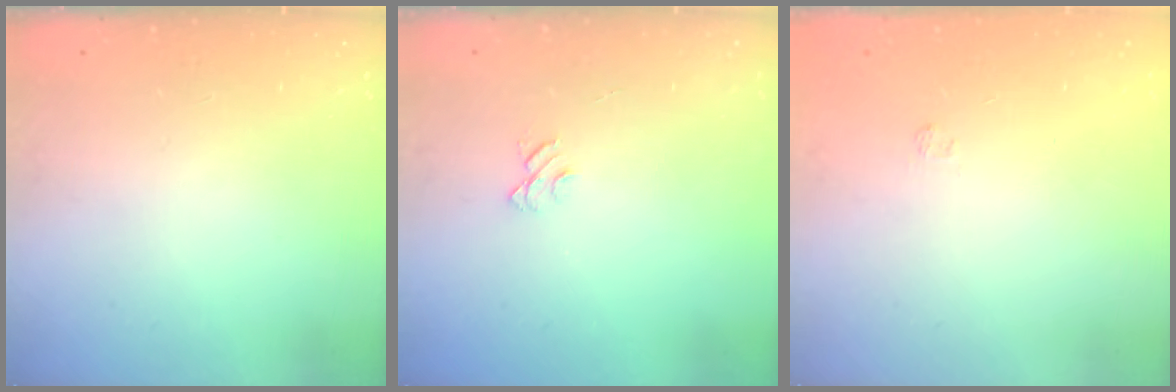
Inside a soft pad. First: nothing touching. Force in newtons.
{"total": 3.8, "press": 3.8, "slide": 0.3}
{"total": 1.7, "press": 1.2, "slide": 1.1}